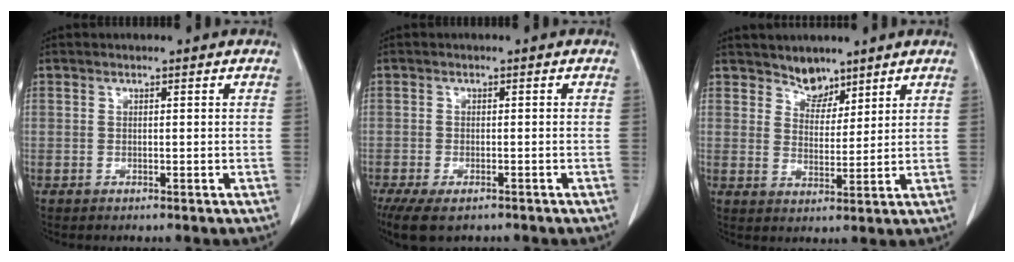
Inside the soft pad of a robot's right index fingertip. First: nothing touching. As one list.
[{"total": 7.6, "force": [-5.5, 3.0, 4.3], "torque": [-0.075, -0.014, -0.084]}, {"total": 4.0, "force": [3.4, 2.0, 0.6], "torque": [-0.006, -0.002, 0.062]}]